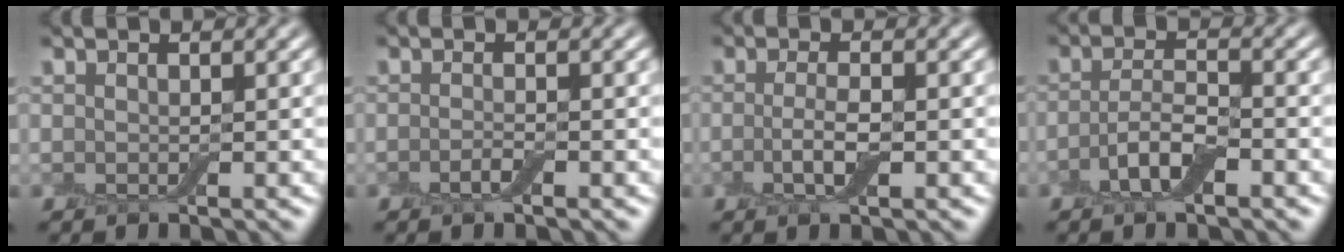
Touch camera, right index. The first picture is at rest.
{"total": 1.1, "force": [-0.6, 0.3, 1.0], "torque": [-0.020, -0.001, -0.014]}
{"total": 2.5, "force": [-0.5, 0.7, 2.3], "torque": [-0.049, -0.002, -0.014]}
{"total": 3.4, "force": [-1.5, 1.2, 2.8], "torque": [-0.060, 0.003, -0.034]}